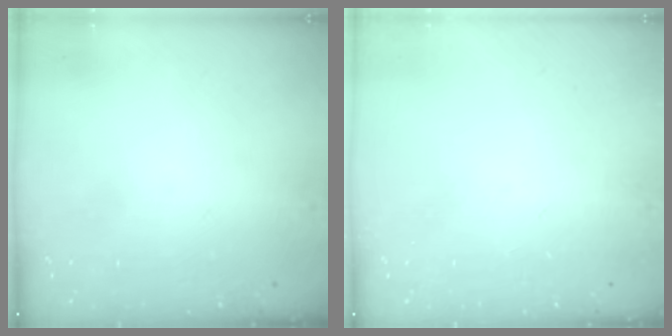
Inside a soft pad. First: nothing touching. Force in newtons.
{"total": 0.0}